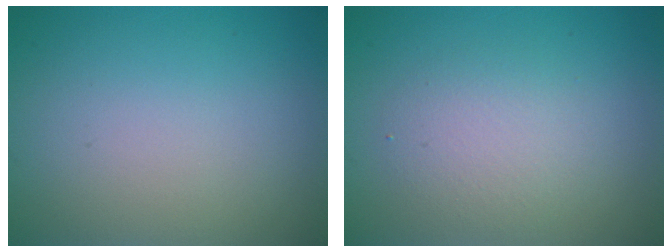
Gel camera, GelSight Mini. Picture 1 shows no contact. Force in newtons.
{"total": 2.9, "press": 2.9, "slide": 0.2}